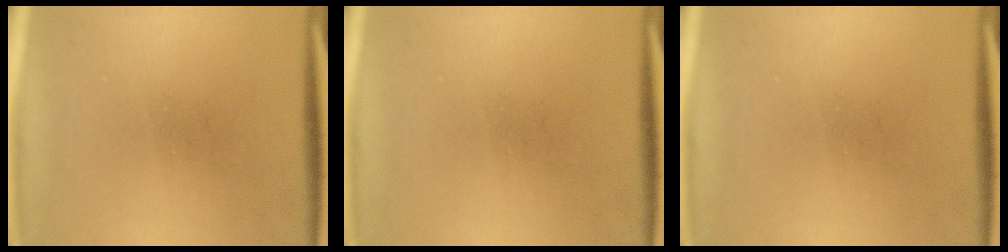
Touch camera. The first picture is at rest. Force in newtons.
{"total": 0.0}
{"total": 0.0}